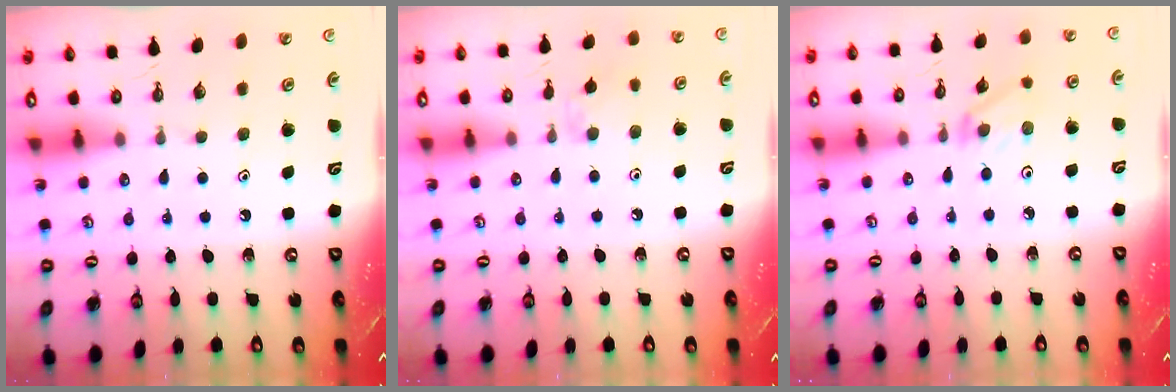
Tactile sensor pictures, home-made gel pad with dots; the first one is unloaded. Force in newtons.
{"total": 6.3, "press": 6.3, "slide": 0.8}
{"total": 2.6, "press": 2.6, "slide": 0.4}